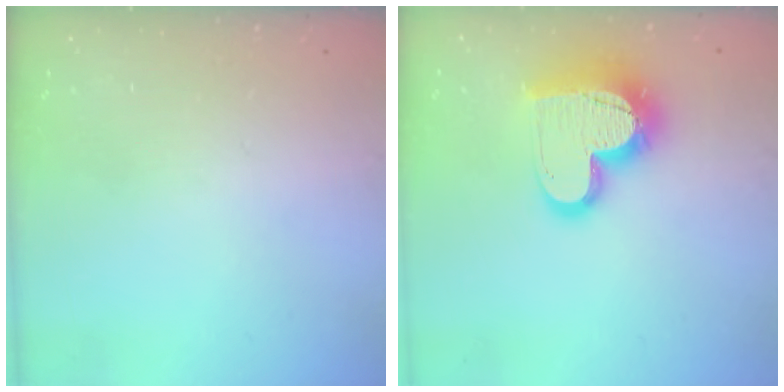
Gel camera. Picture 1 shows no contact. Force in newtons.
{"total": 17.8, "press": 17.7, "slide": 1.6}